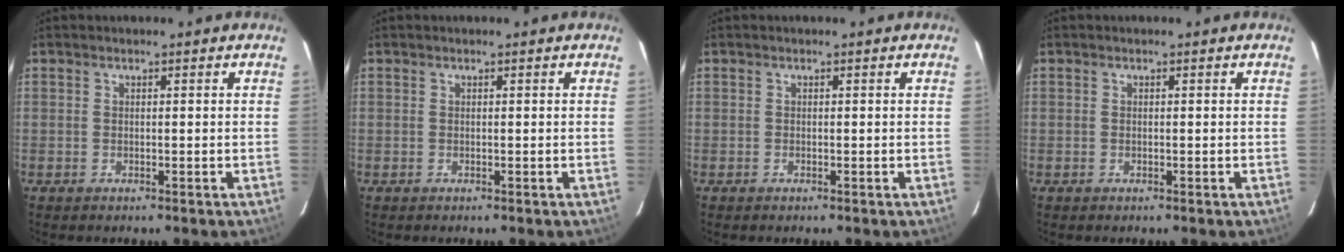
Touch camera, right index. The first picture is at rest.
{"total": 0.0}
{"total": 0.0}
{"total": 0.0}